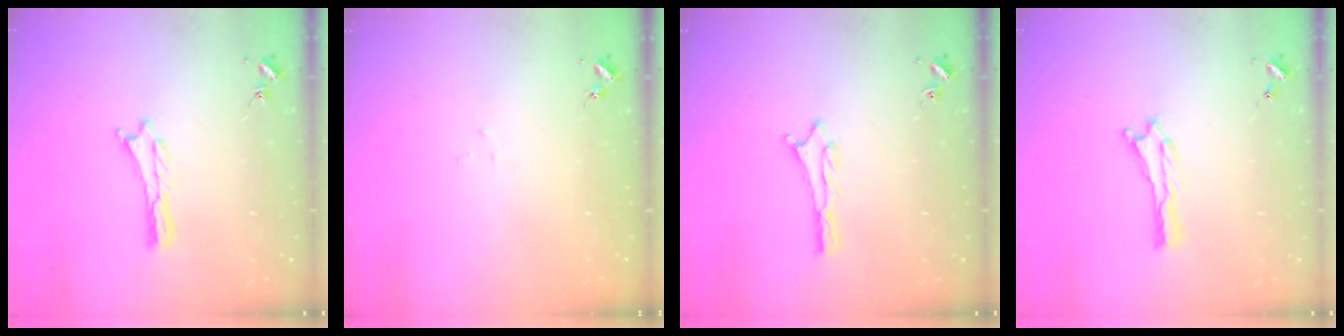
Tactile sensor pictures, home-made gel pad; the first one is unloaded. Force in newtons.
{"total": 1.0, "press": 1.0, "slide": 0.1}
{"total": 0.7, "press": 0.7, "slide": 0.2}
{"total": 0.0}